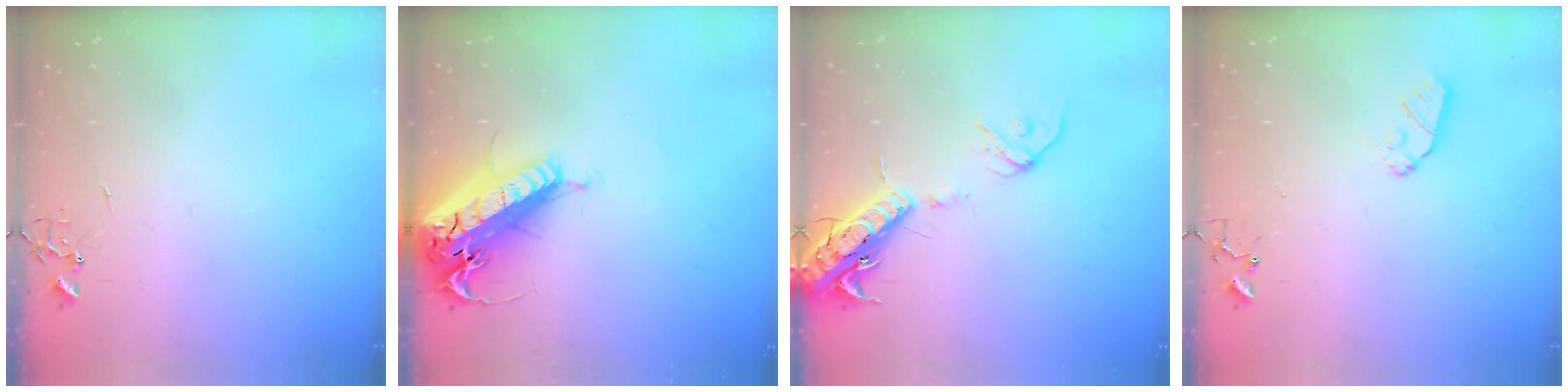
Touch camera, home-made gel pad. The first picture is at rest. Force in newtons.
{"total": 26.2, "press": 25.6, "slide": 5.5}
{"total": 16.3, "press": 16.0, "slide": 3.3}
{"total": 7.3, "press": 7.2, "slide": 0.5}